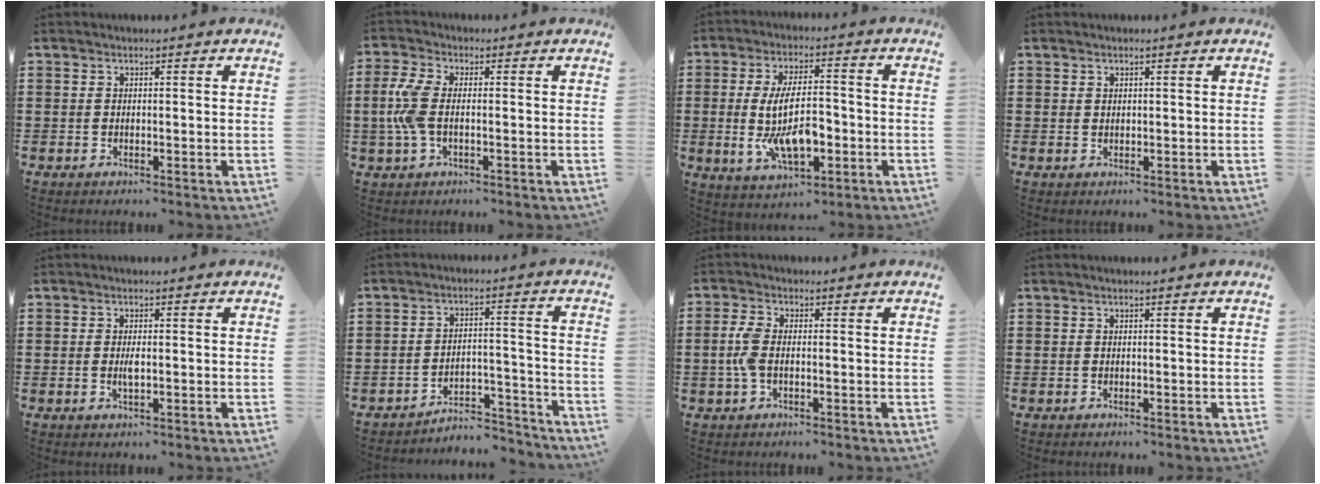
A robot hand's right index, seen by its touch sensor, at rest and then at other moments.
{"total": 5.9, "force": [-0.5, 2.8, 5.2], "torque": [-0.135, -0.007, -0.018]}
{"total": 10.5, "force": [-2.0, 4.6, 9.2], "torque": [-0.189, -0.006, -0.039]}
{"total": 0.7, "force": [0.5, 0.5, 0.2], "torque": [-0.004, 0.002, 0.010]}
{"total": 1.9, "force": [-0.2, 0.5, 1.8], "torque": [-0.041, -0.005, -0.006]}
{"total": 4.8, "force": [-4.6, 1.0, 1.0], "torque": [-0.018, 0.010, -0.094]}
{"total": 3.9, "force": [-0.5, 1.8, 3.5], "torque": [-0.092, -0.006, -0.018]}
{"total": 0.0}